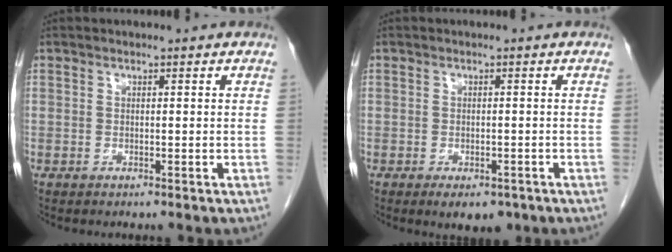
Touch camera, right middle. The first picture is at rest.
{"total": 4.5, "force": [-3.0, 2.2, 2.5], "torque": [-0.027, -0.003, -0.037]}